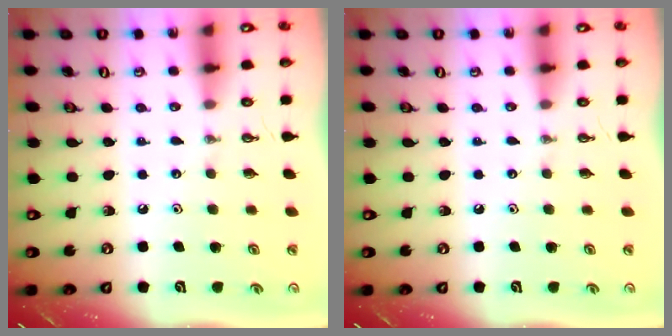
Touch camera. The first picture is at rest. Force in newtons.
{"total": 0.0}